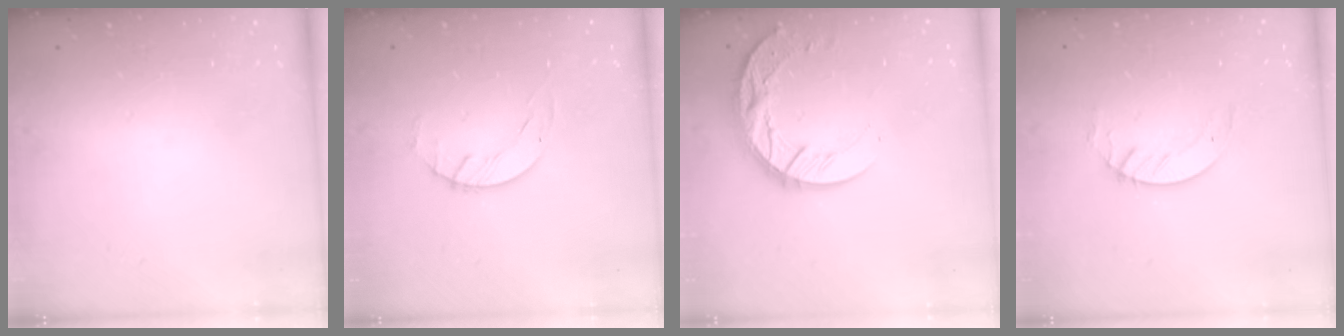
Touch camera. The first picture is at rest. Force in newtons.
{"total": 1.8, "press": 1.8, "slide": 0.3}
{"total": 13.1, "press": 13.1, "slide": 1.1}
{"total": 4.0, "press": 4.0, "slide": 0.4}